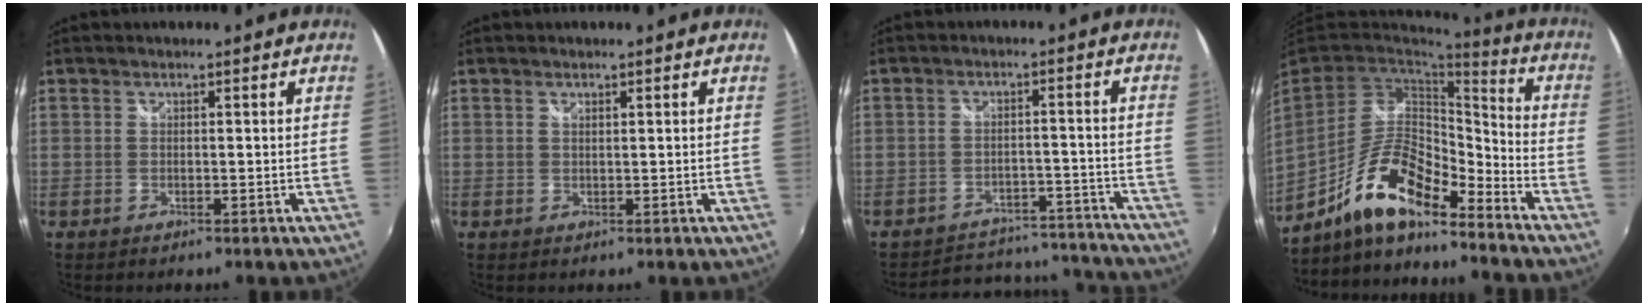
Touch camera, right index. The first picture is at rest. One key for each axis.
{"total": 0.6, "fx": 0.4, "fy": 0.2, "fz": 0.4, "tx": -0.006, "ty": 0.001, "tz": 0.007}
{"total": 16.9, "fx": -15.4, "fy": 6.0, "fz": 3.5, "tx": -0.078, "ty": 0.043, "tz": -0.182}
{"total": 15.0, "fx": -10.6, "fy": 4.2, "fz": 9.7, "tx": -0.196, "ty": -0.005, "tz": -0.202}